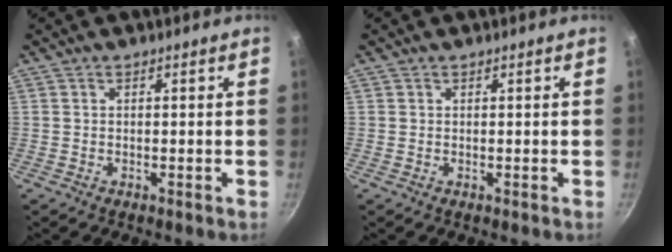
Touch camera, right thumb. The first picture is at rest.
{"total": 0.0}